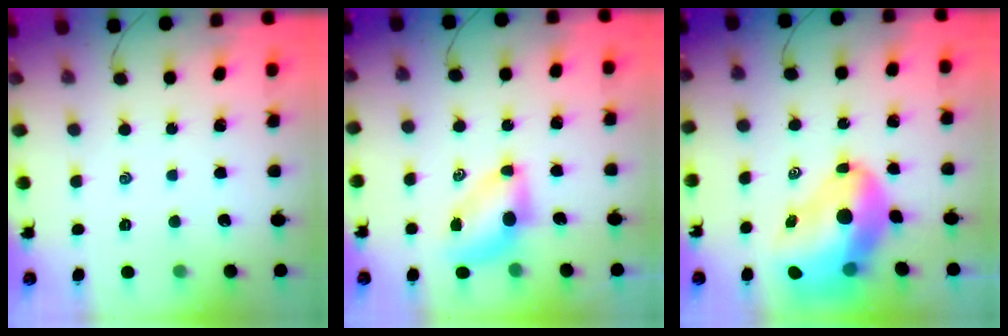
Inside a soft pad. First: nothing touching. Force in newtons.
{"total": 7.1, "press": 7.0, "slide": 0.9}
{"total": 15.3, "press": 14.6, "slide": 4.5}